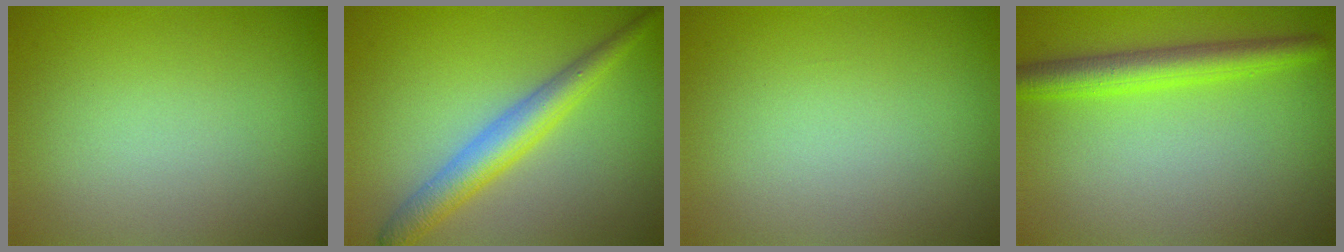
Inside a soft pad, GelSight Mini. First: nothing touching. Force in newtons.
{"total": 4.0, "press": 4.0, "slide": 0.1}
{"total": 0.0}
{"total": 3.9, "press": 3.9, "slide": 0.2}